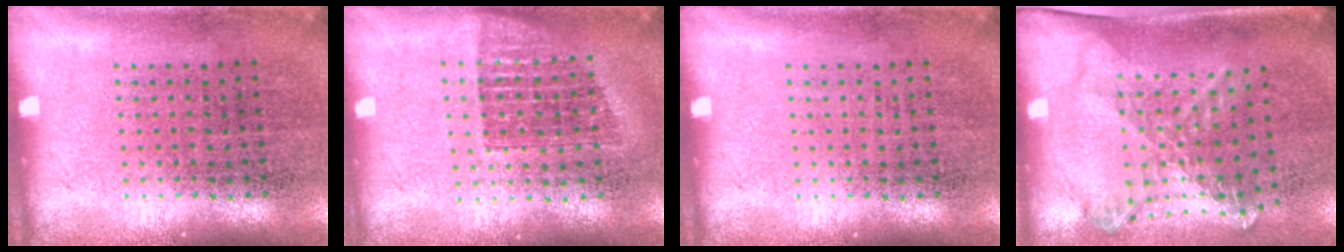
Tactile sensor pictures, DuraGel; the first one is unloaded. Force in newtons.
{"total": 1.2, "press": 1.0, "slide": 0.7}
{"total": 0.0}
{"total": 1.9, "press": 1.4, "slide": 1.3}